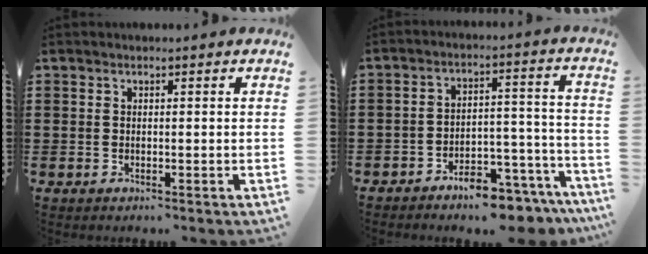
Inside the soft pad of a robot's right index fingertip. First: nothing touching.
{"total": 6.5, "force": [-6.2, 1.1, 1.5], "torque": [-0.019, 0.024, -0.118]}